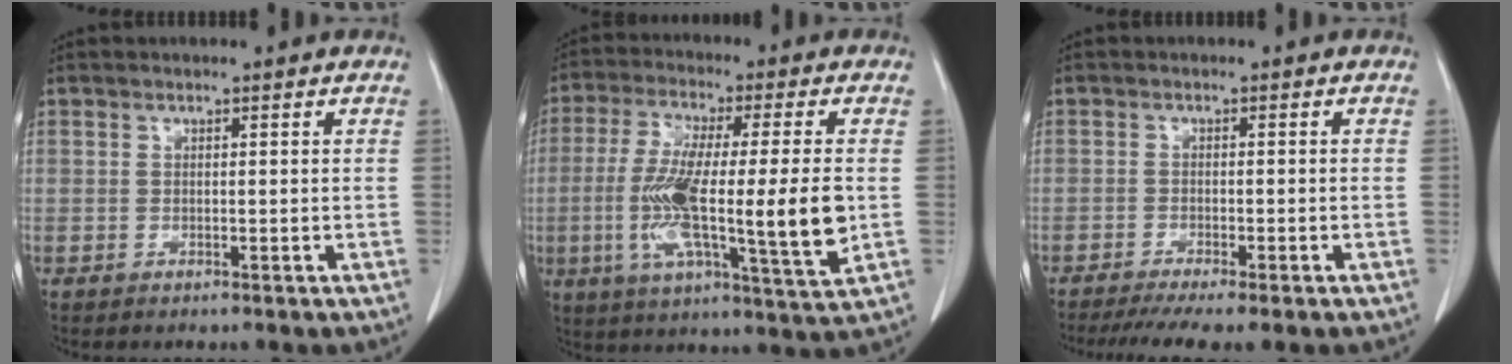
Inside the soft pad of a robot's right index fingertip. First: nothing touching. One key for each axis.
{"total": 18.3, "fx": -2.0, "fy": 2.0, "fz": 18.1, "tx": -0.312, "ty": -0.016, "tz": -0.035}
{"total": 8.1, "fx": -6.3, "fy": 0.5, "fz": 5.1, "tx": -0.067, "ty": -0.011, "tz": -0.096}